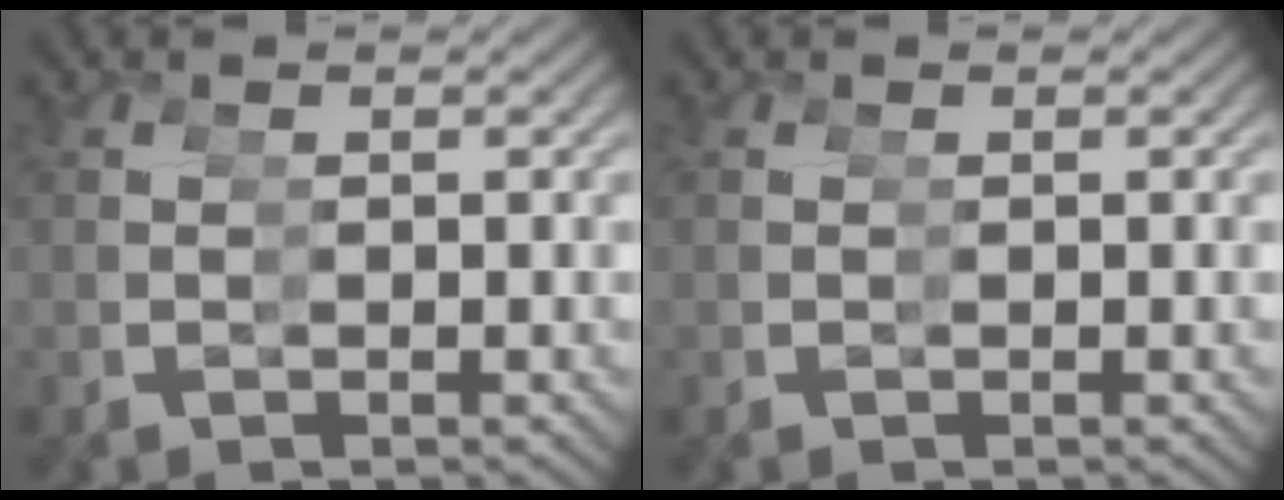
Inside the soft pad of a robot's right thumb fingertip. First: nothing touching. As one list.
[{"total": 0.0}]